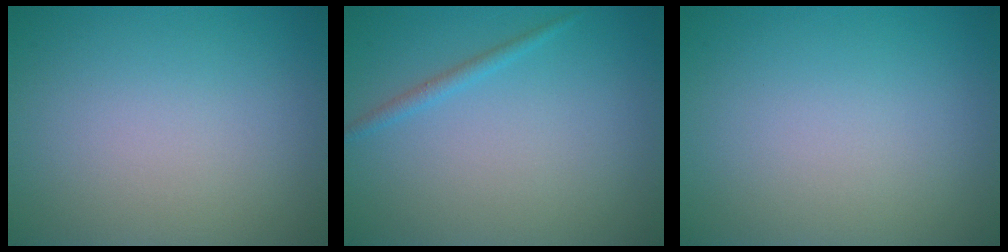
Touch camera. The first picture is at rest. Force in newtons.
{"total": 1.1, "press": 1.0, "slide": 0.1}
{"total": 0.0}